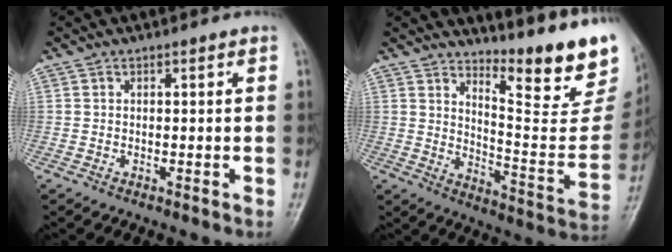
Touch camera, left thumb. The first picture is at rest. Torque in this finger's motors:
{"motor_torque": [0.85, -0.75, -0.07, -0.69, 0.13]}